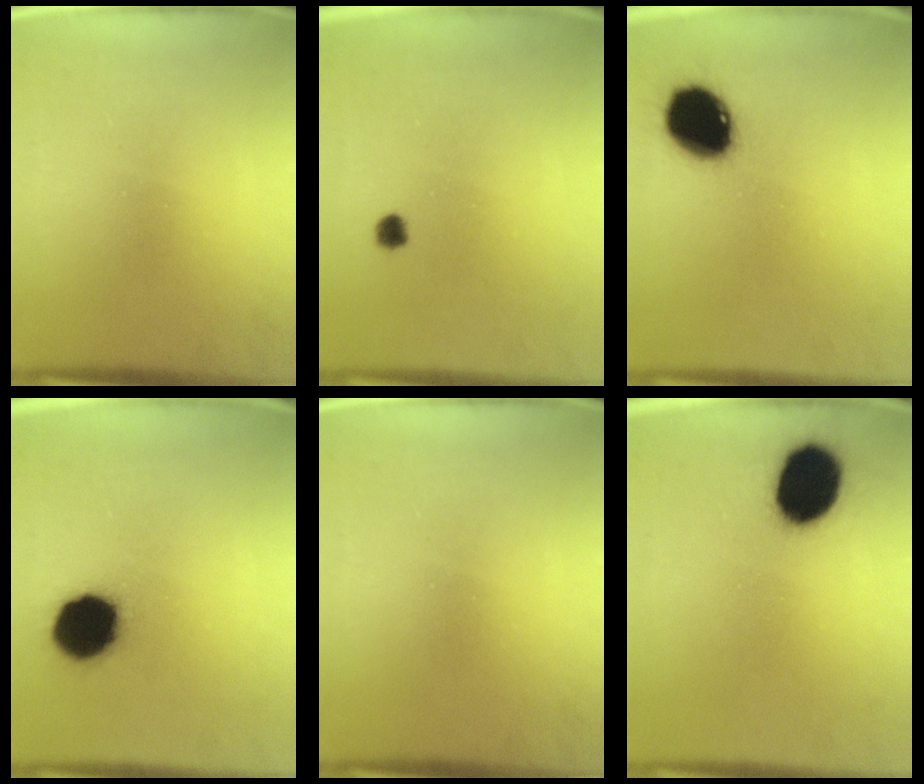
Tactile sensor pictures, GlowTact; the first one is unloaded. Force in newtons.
{"total": 1.9}
{"total": 13.5}
{"total": 16.2}
{"total": 0.0}
{"total": 14.5}